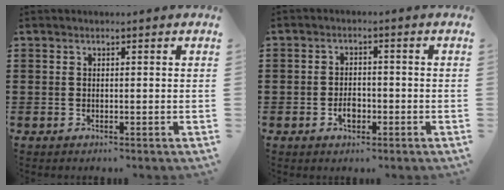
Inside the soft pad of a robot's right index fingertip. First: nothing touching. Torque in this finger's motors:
{"motor_torque": [1.06, 1.08, 0.09, -0.06]}